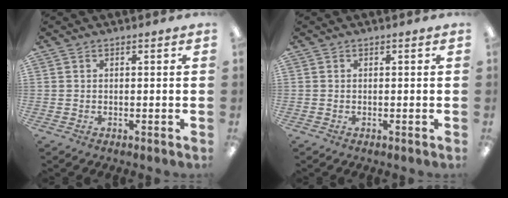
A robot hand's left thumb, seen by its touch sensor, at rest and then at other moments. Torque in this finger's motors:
{"motor_torque": [0.00, 0.00, 0.00, 0.00, 0.00]}